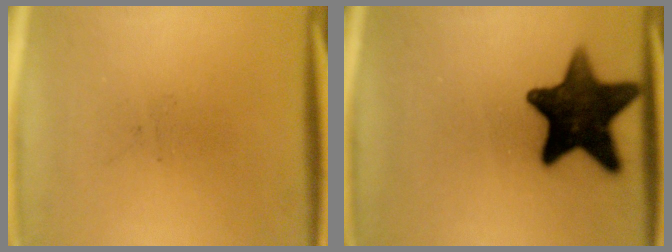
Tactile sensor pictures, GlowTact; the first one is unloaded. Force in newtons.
{"total": 15.5}